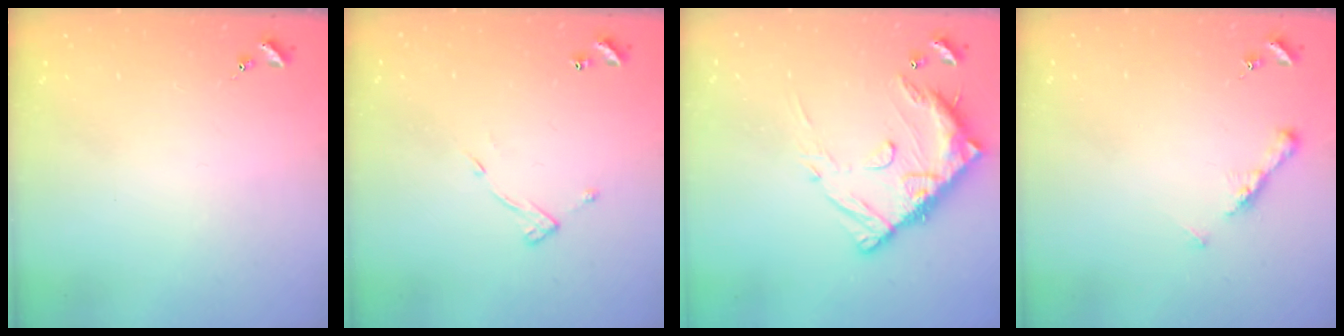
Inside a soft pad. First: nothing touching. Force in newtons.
{"total": 7.2, "press": 7.2, "slide": 0.5}
{"total": 16.1, "press": 16.0, "slide": 1.3}
{"total": 6.8, "press": 6.7, "slide": 0.6}